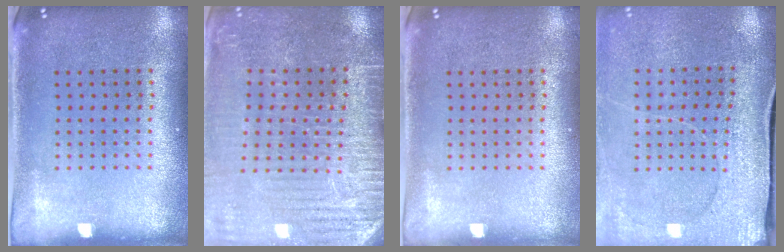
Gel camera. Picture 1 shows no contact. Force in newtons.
{"total": 3.3, "press": 3.3, "slide": 0.4}
{"total": 0.0}
{"total": 2.9, "press": 2.8, "slide": 0.7}